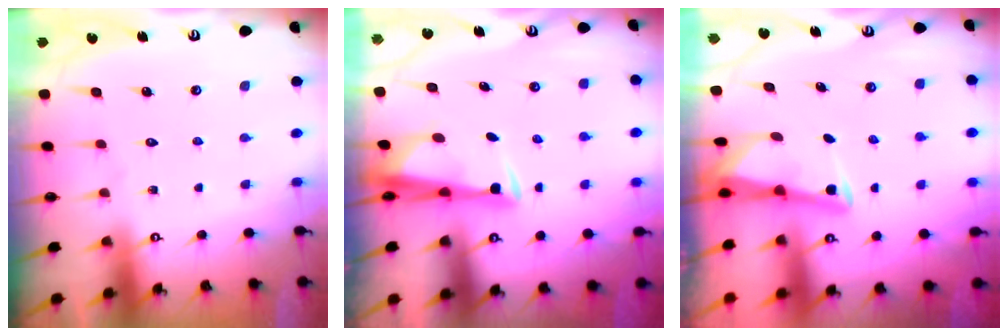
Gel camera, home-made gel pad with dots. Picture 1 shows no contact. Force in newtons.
{"total": 3.3, "press": 3.3, "slide": 0.8}
{"total": 3.3, "press": 3.3, "slide": 0.3}